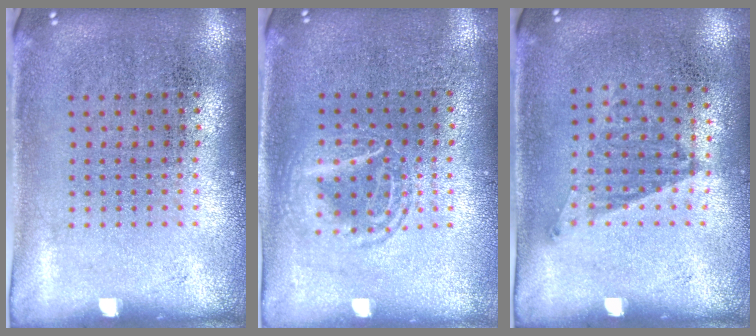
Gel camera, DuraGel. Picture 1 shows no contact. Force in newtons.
{"total": 1.2, "press": 1.2, "slide": 0.1}
{"total": 1.2, "press": 0.9, "slide": 0.7}